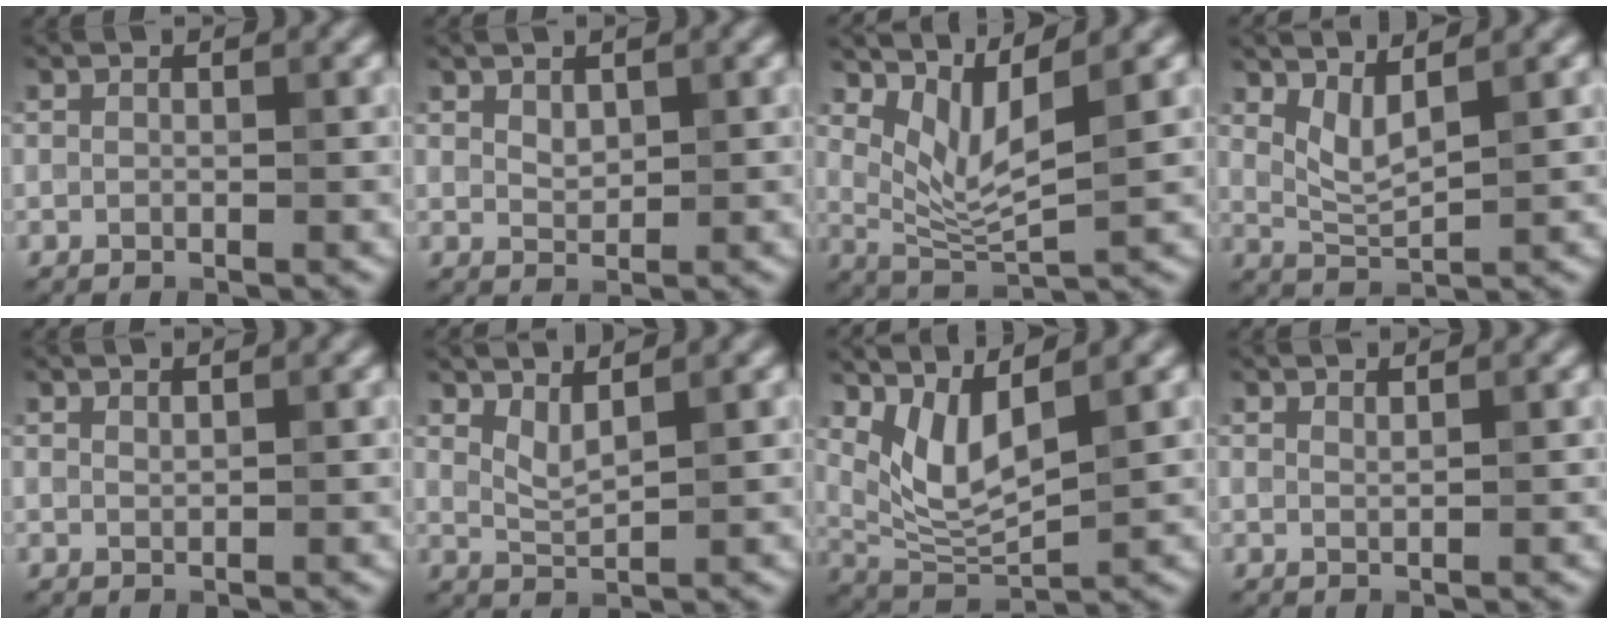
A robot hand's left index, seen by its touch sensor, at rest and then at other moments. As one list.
[{"total": 1.2, "force": [0.8, 0.6, 0.7], "torque": [-0.014, -0.002, 0.021]}, {"total": 4.2, "force": [2.2, 1.1, 3.3], "torque": [-0.074, -0.016, 0.052]}, {"total": 2.5, "force": [1.6, 0.6, 1.9], "torque": [-0.045, -0.010, 0.038]}, {"total": 0.6, "force": [0.6, 0.0, 0.1], "torque": [-0.001, -0.001, 0.013]}, {"total": 1.9, "force": [1.4, 0.4, 1.3], "torque": [-0.030, -0.010, 0.032]}, {"total": 4.7, "force": [2.5, 1.6, 3.7], "torque": [-0.083, -0.015, 0.059]}, {"total": 0.8, "force": [0.7, 0.1, 0.3], "torque": [0.000, -0.001, 0.013]}]